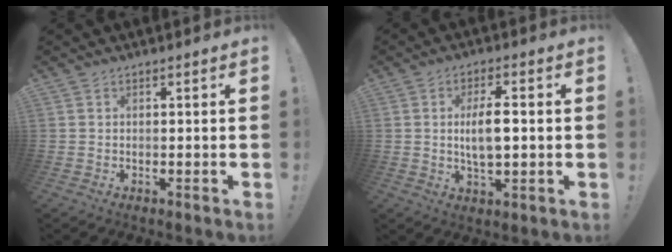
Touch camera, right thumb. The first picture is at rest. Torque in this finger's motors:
{"motor_torque": [-0.08, 0.26, 0.17, 0.34, 0.18]}